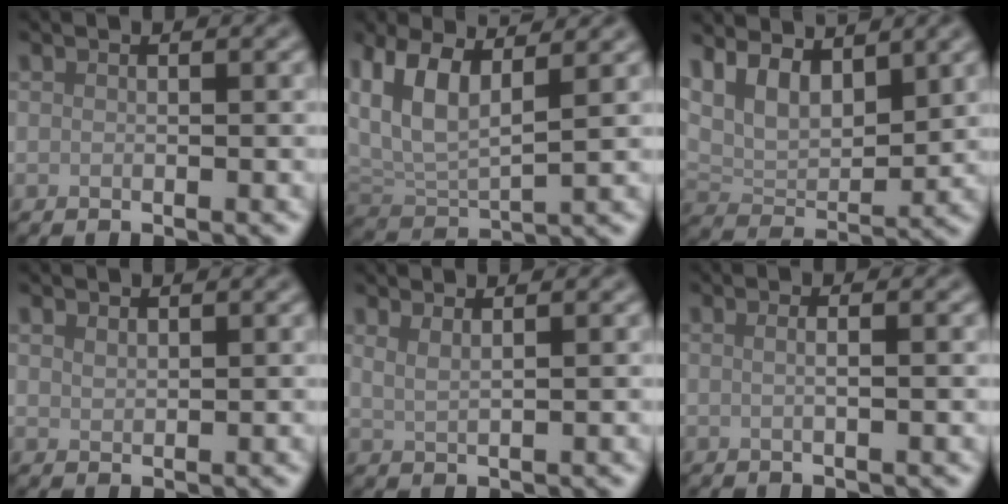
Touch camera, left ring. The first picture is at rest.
{"total": 6.3, "force": [3.0, 2.9, 4.7], "torque": [-0.101, 0.002, 0.055]}
{"total": 6.2, "force": [3.7, 3.3, 3.9], "torque": [-0.076, -0.003, 0.065]}
{"total": 1.0, "force": [0.8, 0.4, 0.3], "torque": [-0.010, 0.000, 0.019]}
{"total": 2.1, "force": [1.4, 0.8, 1.2], "torque": [-0.014, 0.002, 0.017]}
{"total": 2.4, "force": [0.6, 1.2, 2.0], "torque": [-0.009, 0.004, -0.014]}